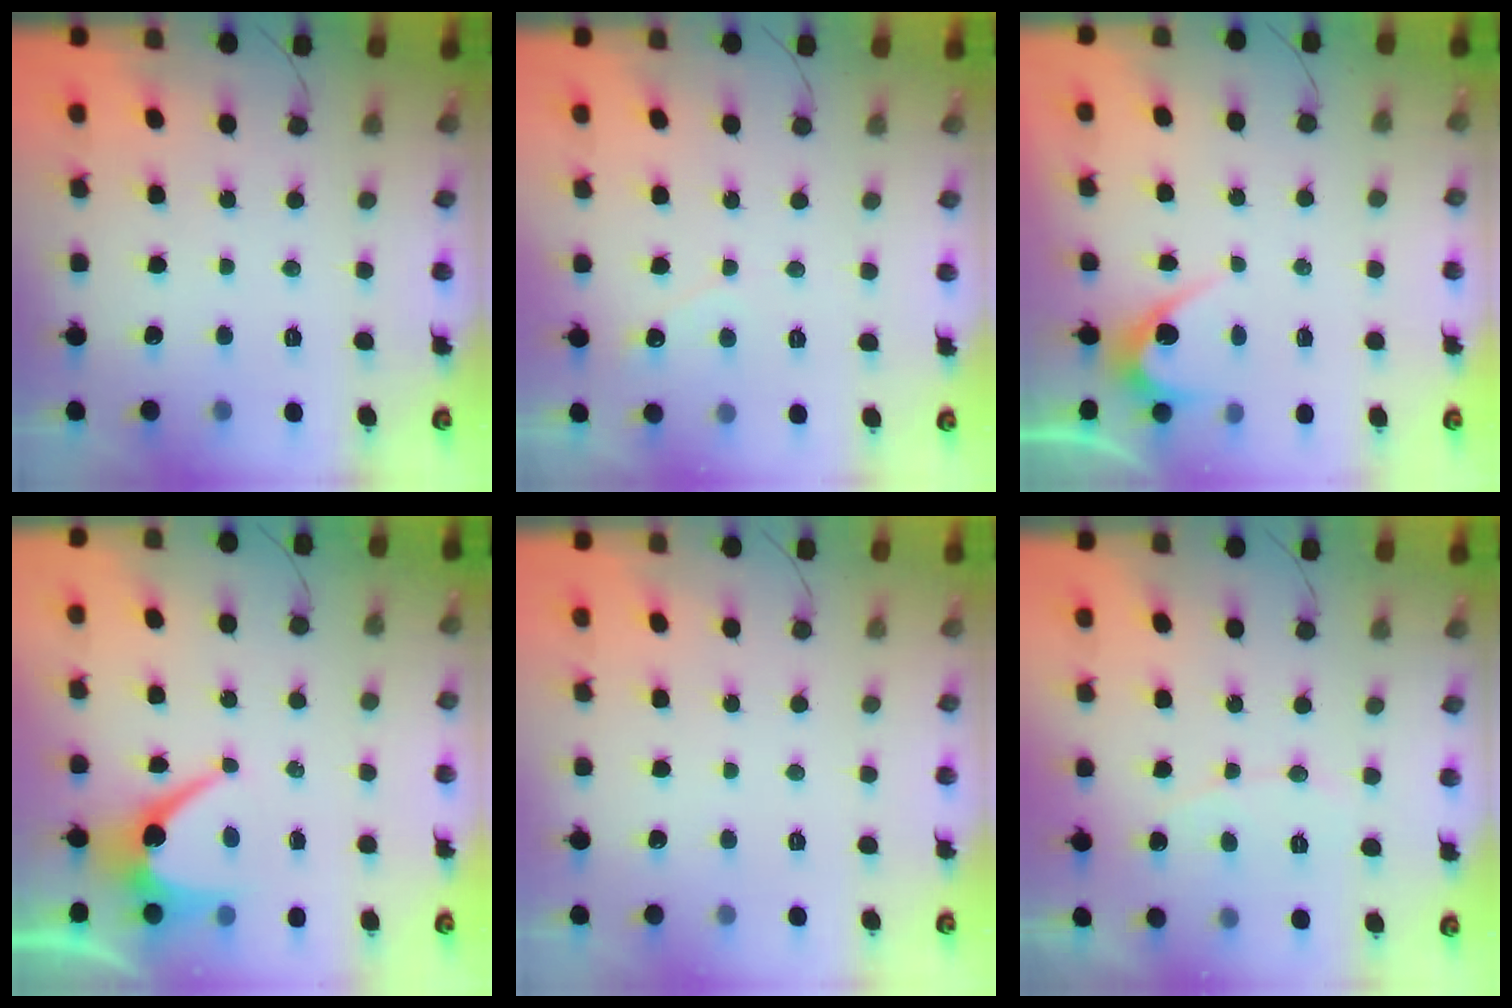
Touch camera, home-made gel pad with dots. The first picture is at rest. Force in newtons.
{"total": 2.9, "press": 2.9, "slide": 0.3}
{"total": 3.0, "press": 3.0, "slide": 0.2}
{"total": 7.1, "press": 7.0, "slide": 0.5}
{"total": 0.0}
{"total": 4.7, "press": 4.7, "slide": 0.3}